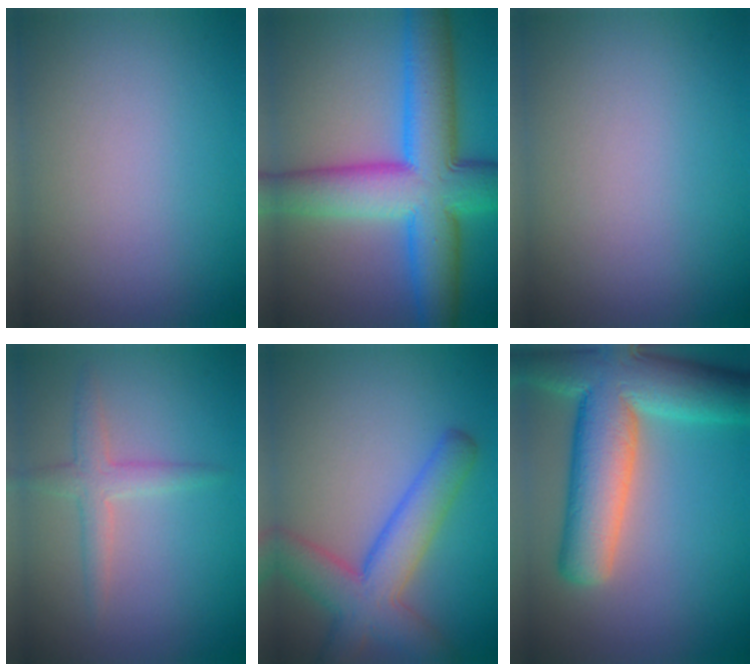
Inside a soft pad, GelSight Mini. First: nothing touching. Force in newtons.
{"total": 11.8, "press": 11.8, "slide": 0.1}
{"total": 0.0}
{"total": 2.3, "press": 2.3, "slide": 0.0}
{"total": 6.5, "press": 6.4, "slide": 0.3}
{"total": 11.9, "press": 11.8, "slide": 0.9}